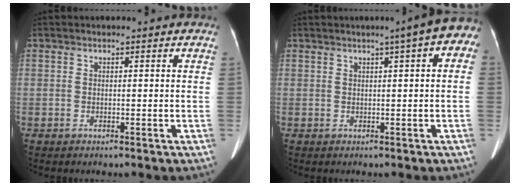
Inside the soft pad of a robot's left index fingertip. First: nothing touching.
{"total": 6.8, "force": [3.4, 1.1, 5.8], "torque": [-0.064, 0.021, 0.027]}